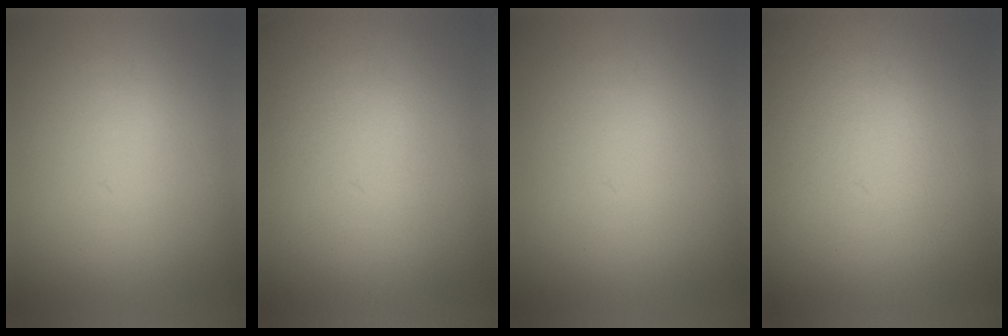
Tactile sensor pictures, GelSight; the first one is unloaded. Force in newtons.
{"total": 2.2}
{"total": 0.0}
{"total": 4.5}